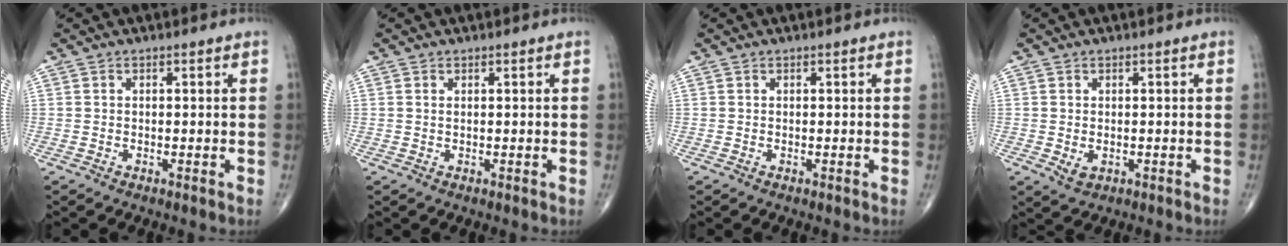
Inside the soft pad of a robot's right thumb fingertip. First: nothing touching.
{"total": 0.5, "force": [0.2, 0.2, 0.4], "torque": [-0.012, 0.002, 0.005]}
{"total": 0.0}
{"total": 2.4, "force": [-0.2, 1.6, 1.7], "torque": [-0.021, -0.004, 0.006]}